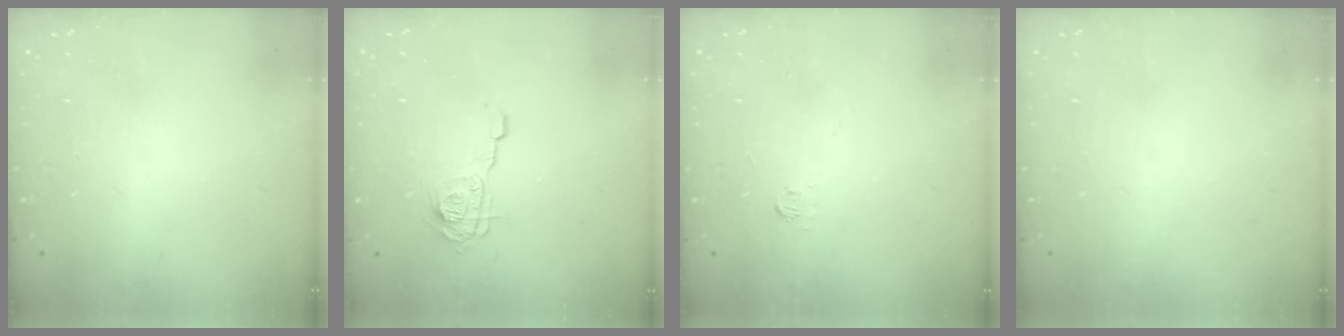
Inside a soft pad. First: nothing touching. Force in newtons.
{"total": 9.0, "press": 9.0, "slide": 0.6}
{"total": 3.3, "press": 3.3, "slide": 0.5}
{"total": 0.0}